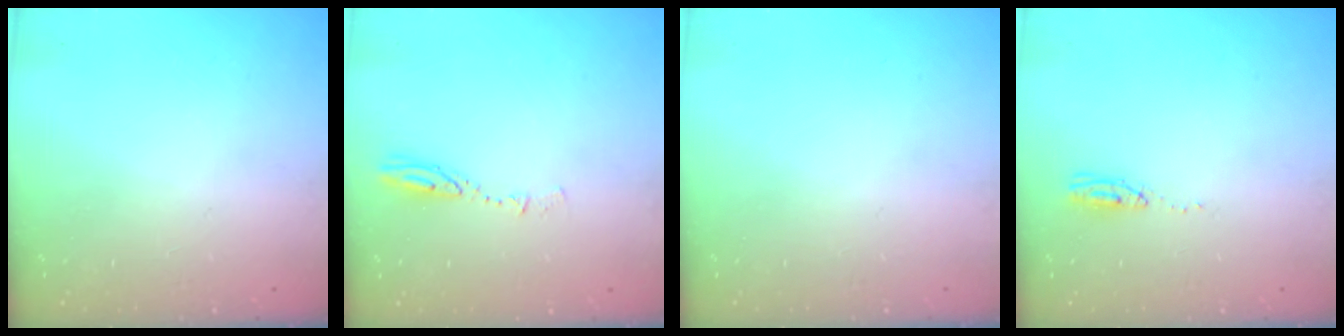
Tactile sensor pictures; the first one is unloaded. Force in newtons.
{"total": 3.8, "press": 3.8, "slide": 0.4}
{"total": 0.0}
{"total": 3.6, "press": 3.3, "slide": 1.5}